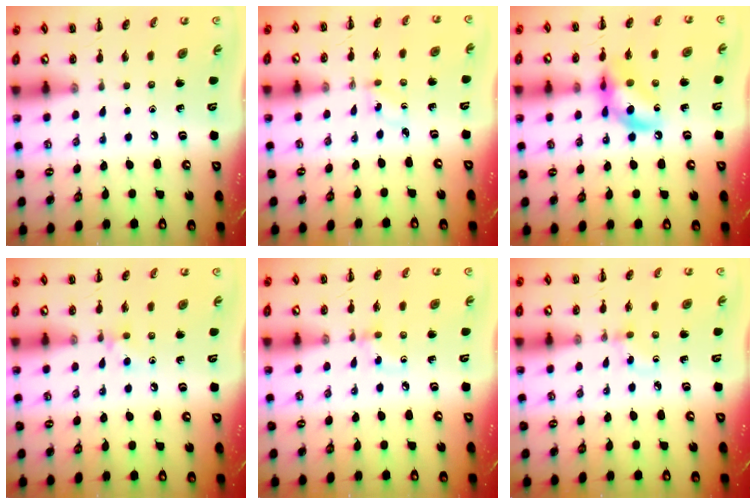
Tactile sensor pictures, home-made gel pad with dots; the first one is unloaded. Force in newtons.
{"total": 1.2, "press": 1.1, "slide": 0.5}
{"total": 11.6, "press": 11.3, "slide": 2.6}
{"total": 4.8, "press": 4.5, "slide": 1.7}
{"total": 3.2, "press": 3.0, "slide": 1.2}
{"total": 2.8, "press": 2.5, "slide": 1.2}